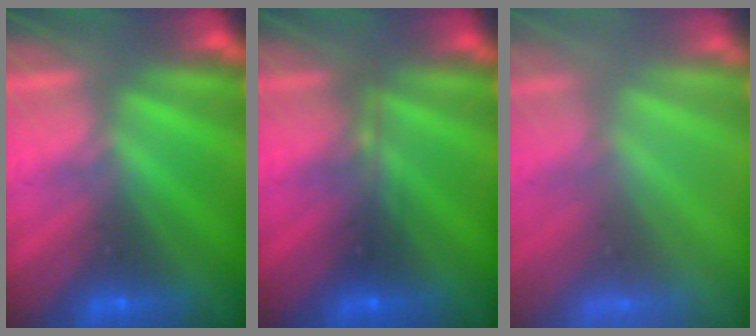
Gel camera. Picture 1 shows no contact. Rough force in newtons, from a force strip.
{"total": 2.3}
{"total": 7.5}